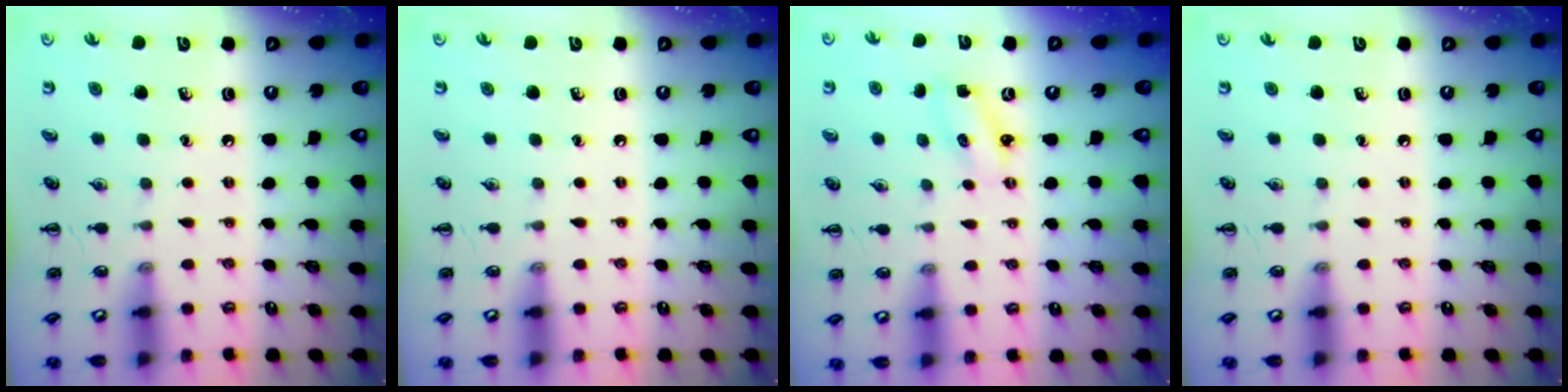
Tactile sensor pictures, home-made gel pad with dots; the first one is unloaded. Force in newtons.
{"total": 0.0}
{"total": 2.0, "press": 1.9, "slide": 0.6}
{"total": 0.0}